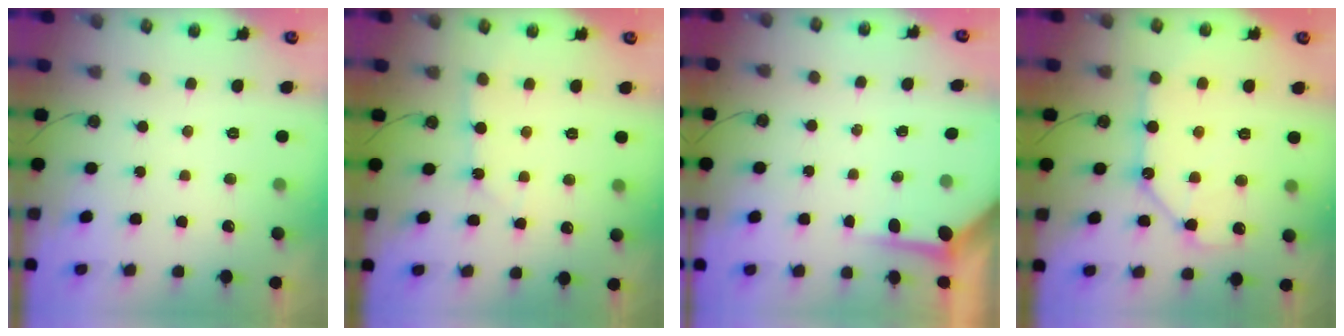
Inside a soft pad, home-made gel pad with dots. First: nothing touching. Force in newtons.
{"total": 2.4, "press": 2.3, "slide": 0.3}
{"total": 4.0, "press": 4.0, "slide": 0.4}
{"total": 13.0, "press": 12.9, "slide": 1.5}